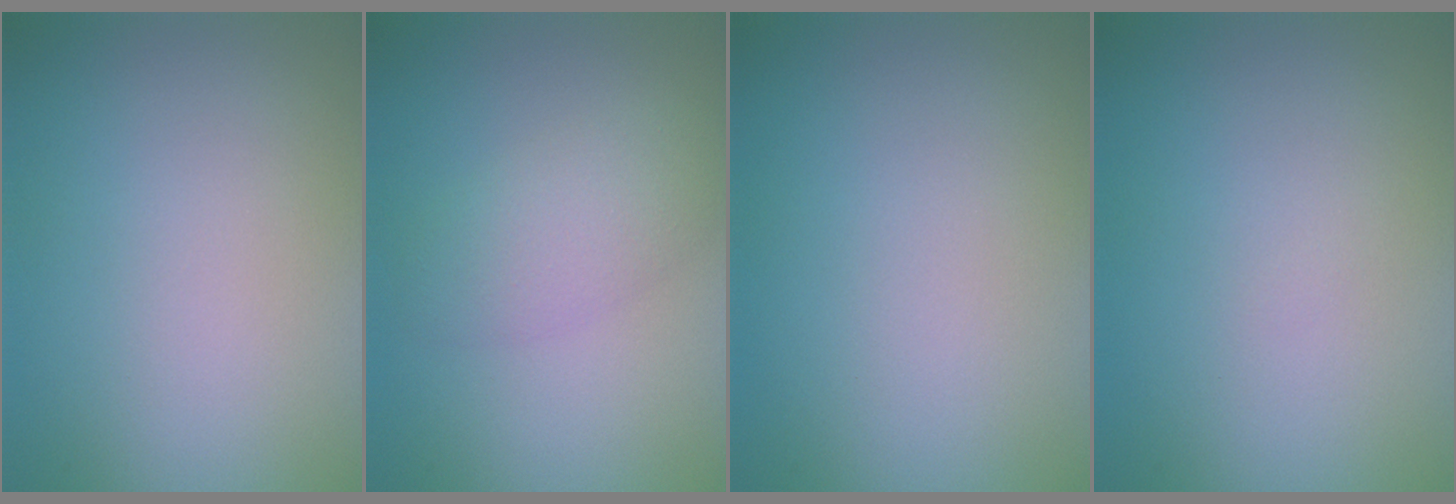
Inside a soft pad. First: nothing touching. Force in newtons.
{"total": 3.2, "press": 3.2, "slide": 0.0}
{"total": 0.0}
{"total": 0.0}